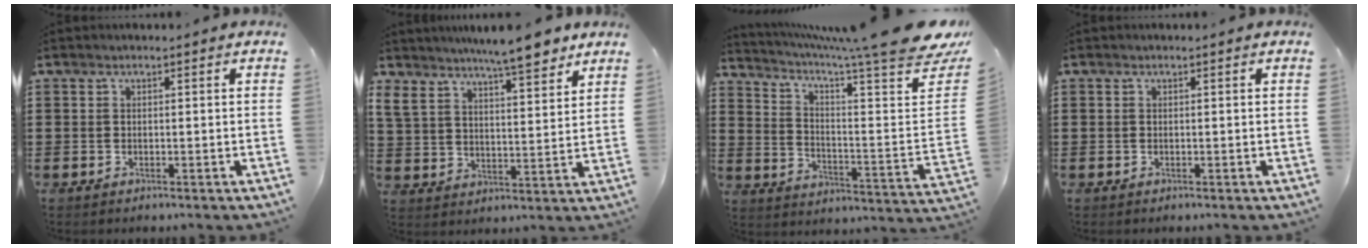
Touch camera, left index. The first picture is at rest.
{"total": 9.2, "force": [7.9, 1.9, 4.2], "torque": [-0.092, -0.035, 0.141]}
{"total": 10.1, "force": [7.6, -0.2, 6.7], "torque": [-0.142, -0.060, 0.117]}
{"total": 0.0}